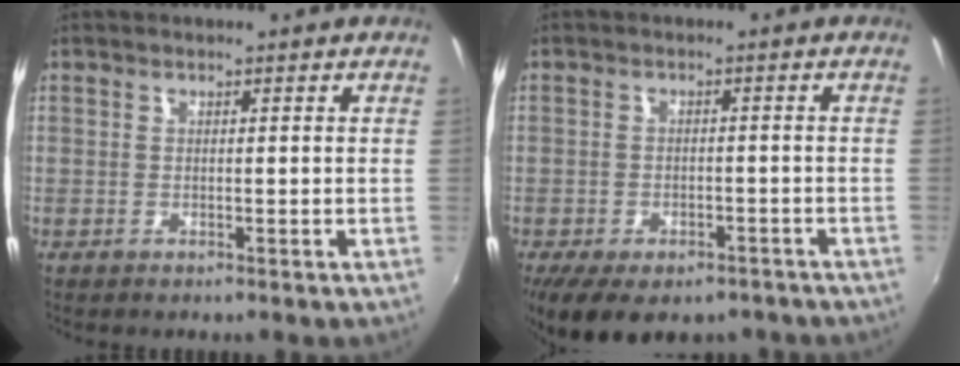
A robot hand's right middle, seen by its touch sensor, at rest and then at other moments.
{"total": 14.0, "force": [-9.3, 7.2, 7.6], "torque": [-0.161, -0.029, -0.128]}